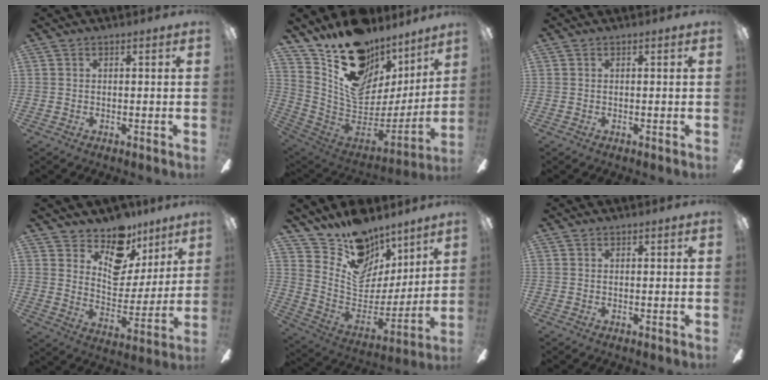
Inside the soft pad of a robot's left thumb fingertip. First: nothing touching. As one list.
[{"total": 16.1, "force": [11.0, 9.8, 6.4], "torque": [-0.102, -0.106, 0.205]}, {"total": 0.0}, {"total": 15.5, "force": [12.8, 7.0, 5.4], "torque": [-0.092, -0.118, 0.224]}, {"total": 15.7, "force": [11.8, 9.4, 4.3], "torque": [-0.081, -0.104, 0.218]}, {"total": 0.6, "force": [0.4, 0.4, 0.0], "torque": [0.001, 0.002, 0.008]}]